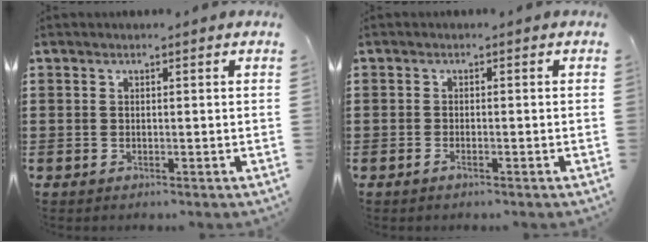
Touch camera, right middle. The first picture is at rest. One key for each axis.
{"total": 0.9, "fx": -0.5, "fy": 0.2, "fz": 0.7, "tx": -0.015, "ty": -0.003, "tz": -0.009}